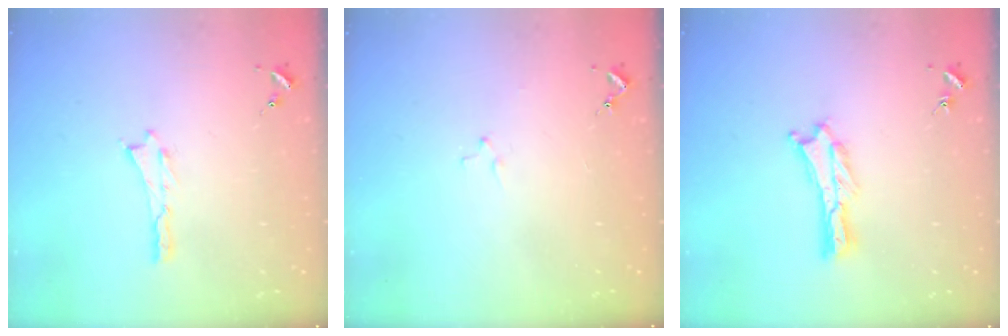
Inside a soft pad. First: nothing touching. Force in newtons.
{"total": 0.8, "press": 0.8, "slide": 0.2}
{"total": 0.7, "press": 0.7, "slide": 0.2}